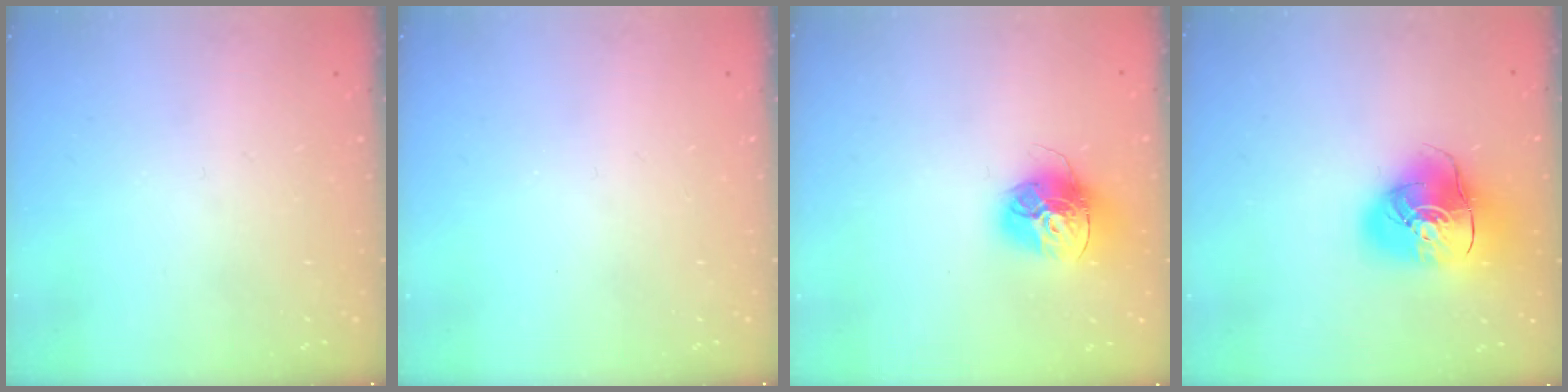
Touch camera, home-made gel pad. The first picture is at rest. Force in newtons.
{"total": 0.0}
{"total": 15.1, "press": 15.0, "slide": 1.5}
{"total": 15.4, "press": 15.2, "slide": 2.3}